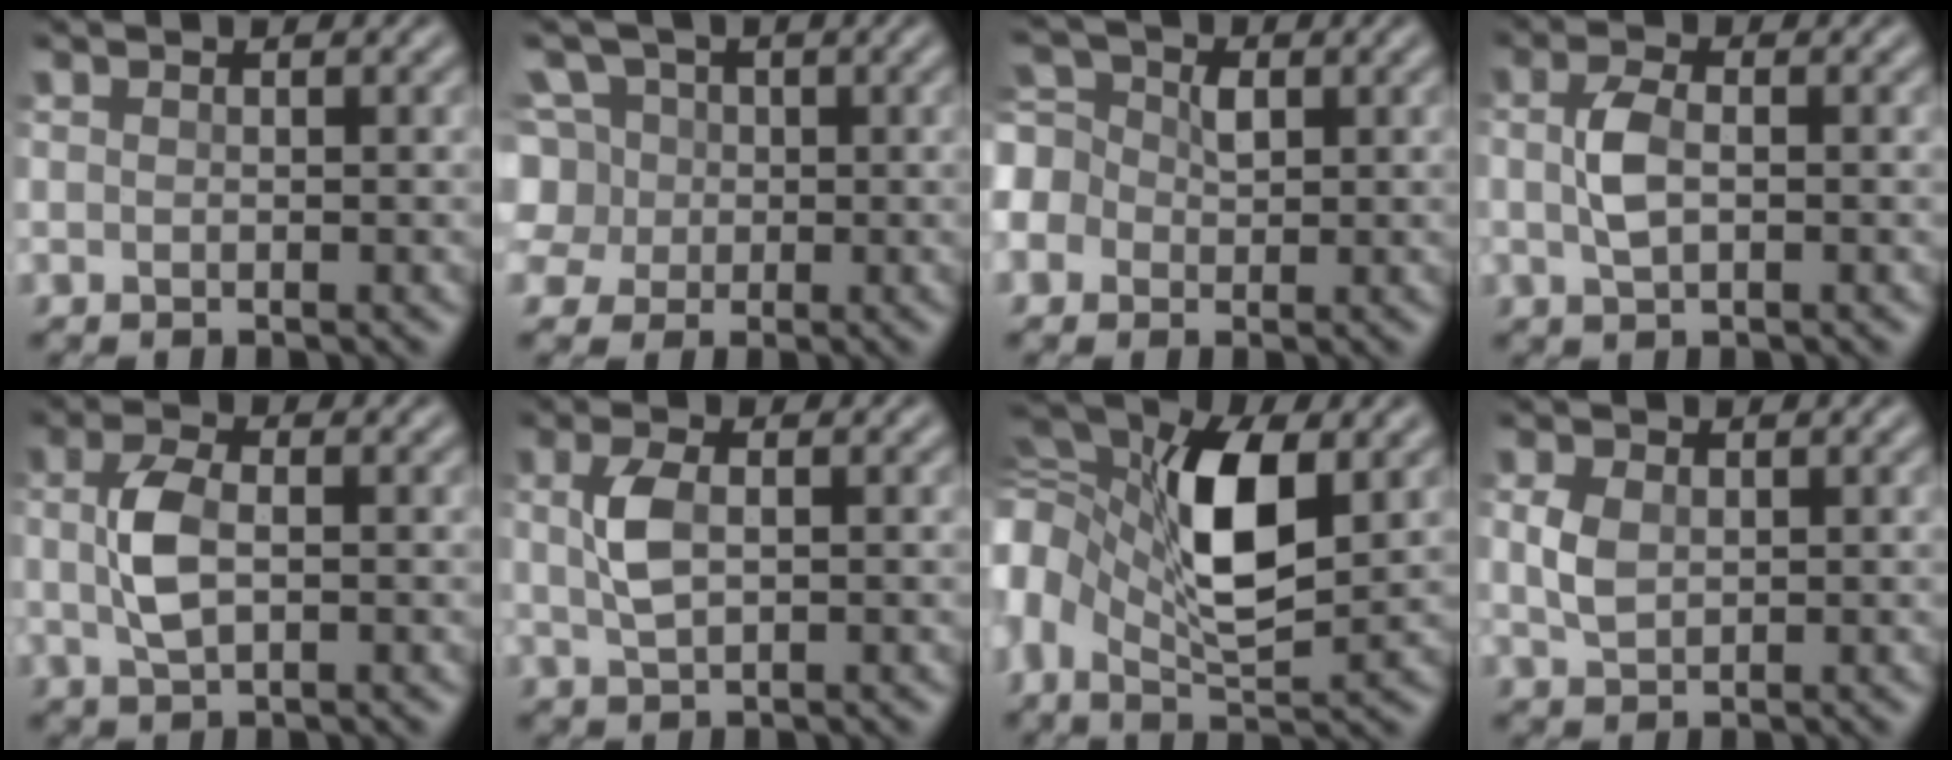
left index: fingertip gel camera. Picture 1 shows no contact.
{"total": 7.4, "force": [0.9, 6.7, 3.1], "torque": [-0.076, 0.038, -0.018]}
{"total": 6.5, "force": [-0.7, 5.8, 2.8], "torque": [-0.067, 0.032, -0.046]}
{"total": 2.7, "force": [-0.1, 1.3, 2.4], "torque": [-0.054, 0.003, -0.002]}
{"total": 3.7, "force": [-0.1, 1.8, 3.2], "torque": [-0.069, 0.005, -0.002]}
{"total": 2.8, "force": [0.2, 1.3, 2.4], "torque": [-0.057, 0.005, 0.004]}
{"total": 10.8, "force": [1.9, 5.3, 9.2], "torque": [-0.189, 0.008, 0.024]}
{"total": 2.0, "force": [0.1, 1.4, 1.4], "torque": [-0.032, 0.002, 0.002]}